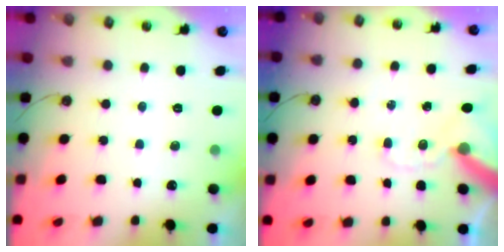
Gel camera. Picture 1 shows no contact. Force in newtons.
{"total": 13.4, "press": 13.3, "slide": 2.0}